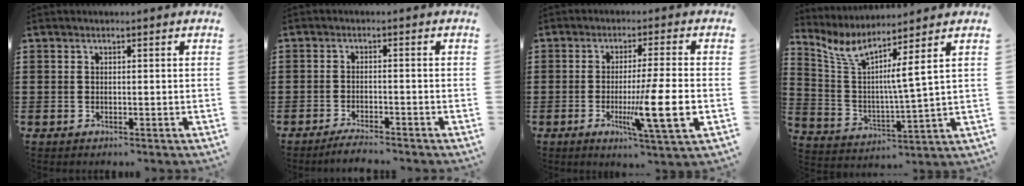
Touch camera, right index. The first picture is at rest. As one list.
[{"total": 2.3, "force": [-2.2, -0.2, 0.6], "torque": [-0.013, 0.001, -0.044]}, {"total": 10.0, "force": [-2.3, 0.5, 9.7], "torque": [-0.171, -0.017, -0.041]}, {"total": 5.7, "force": [3.2, -0.1, 4.8], "torque": [-0.113, -0.031, 0.043]}]